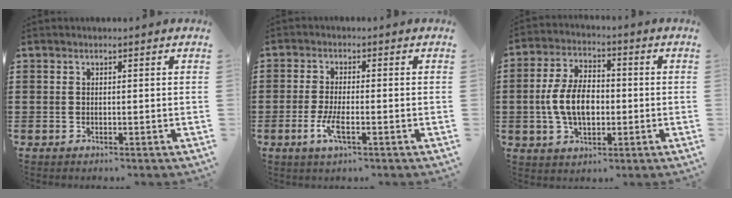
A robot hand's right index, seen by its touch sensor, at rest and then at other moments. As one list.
[{"total": 4.3, "force": [-1.7, 1.1, 3.9], "torque": [-0.085, -0.008, -0.035]}, {"total": 8.1, "force": [-0.7, 4.6, 6.6], "torque": [-0.155, 0.003, -0.020]}]